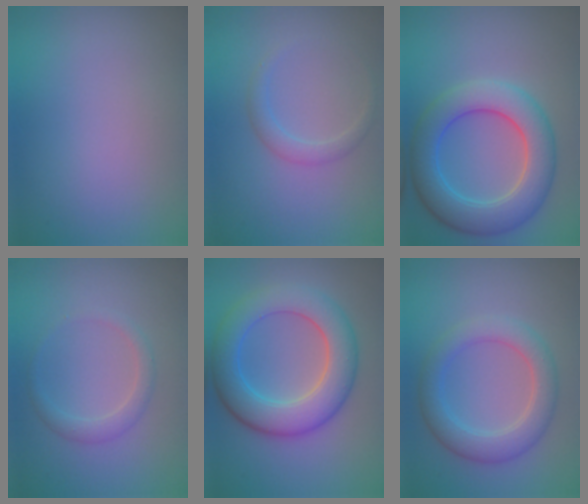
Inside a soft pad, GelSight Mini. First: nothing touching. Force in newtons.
{"total": 1.5, "press": 1.5, "slide": 0.1}
{"total": 6.8, "press": 6.8, "slide": 0.3}
{"total": 1.6, "press": 1.6, "slide": 0.1}
{"total": 7.2, "press": 7.2, "slide": 0.2}
{"total": 4.1, "press": 4.1, "slide": 0.3}